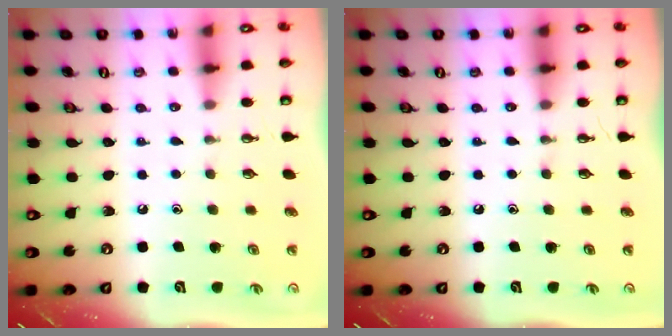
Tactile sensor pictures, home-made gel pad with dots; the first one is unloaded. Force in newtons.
{"total": 0.0}